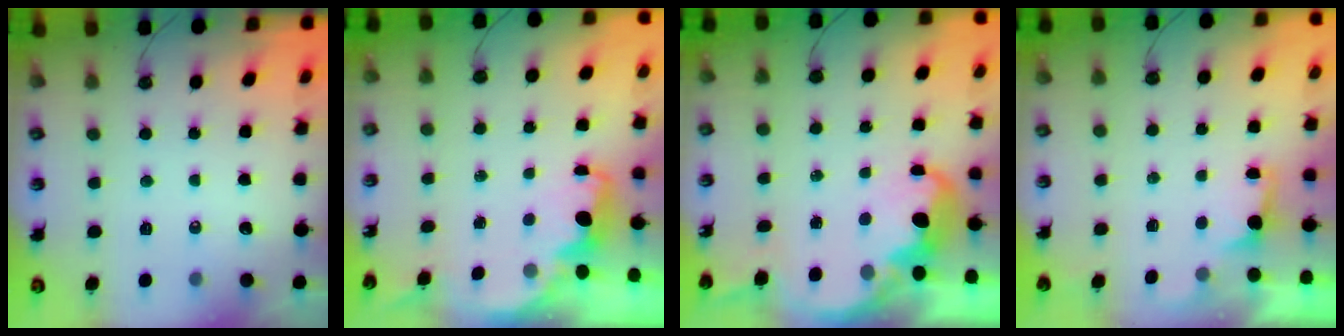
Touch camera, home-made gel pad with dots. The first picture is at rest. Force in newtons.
{"total": 1.7, "press": 1.5, "slide": 0.7}
{"total": 5.3, "press": 5.3, "slide": 0.7}
{"total": 1.4, "press": 1.2, "slide": 0.8}